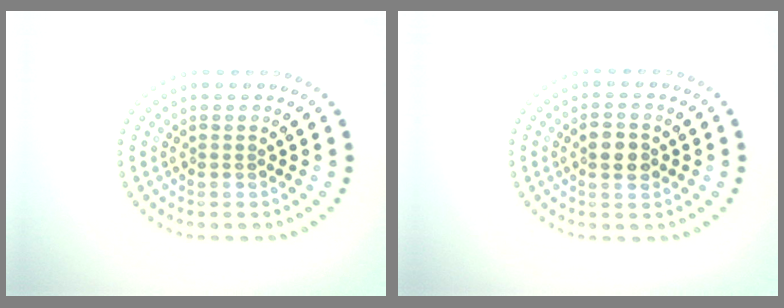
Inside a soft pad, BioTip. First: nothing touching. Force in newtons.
{"total": 2.4, "press": 2.4, "slide": 0.2}